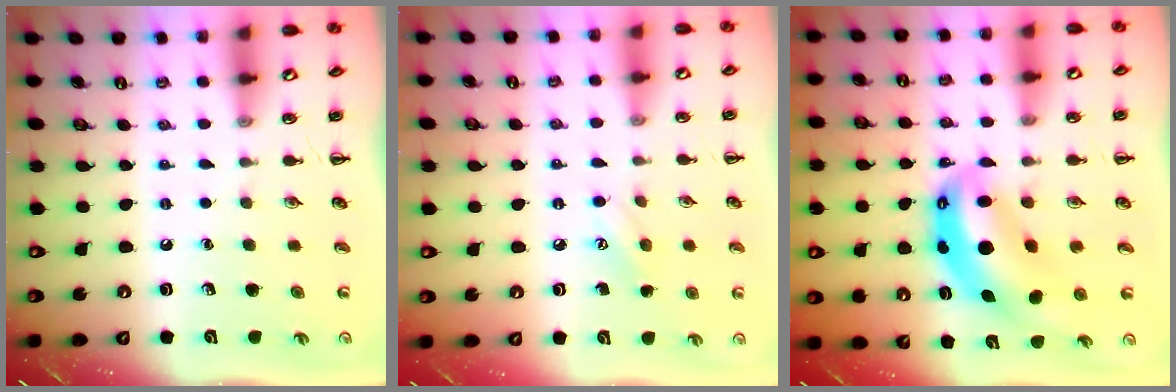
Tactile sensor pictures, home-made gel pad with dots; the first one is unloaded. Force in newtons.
{"total": 6.0, "press": 5.8, "slide": 1.5}
{"total": 10.6, "press": 10.3, "slide": 2.6}